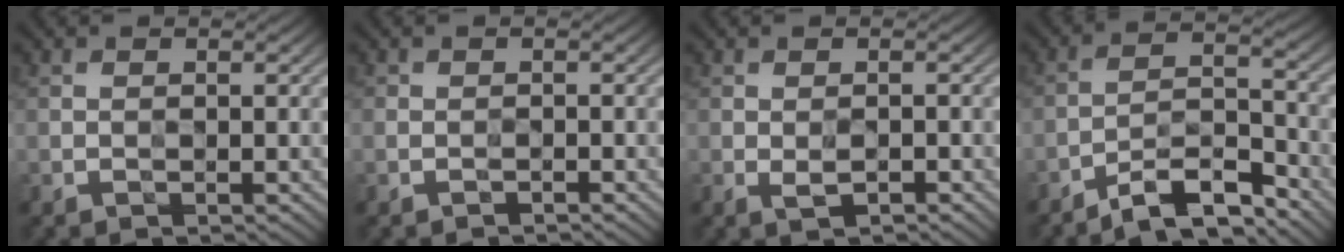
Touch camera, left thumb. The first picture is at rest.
{"total": 0.8, "force": [-0.7, 0.3, 0.2], "torque": [-0.002, 0.000, -0.014]}
{"total": 2.0, "force": [-0.8, 0.8, 1.7], "torque": [-0.033, -0.003, -0.013]}
{"total": 8.5, "force": [-7.0, 1.8, 4.4], "torque": [-0.073, 0.009, -0.132]}